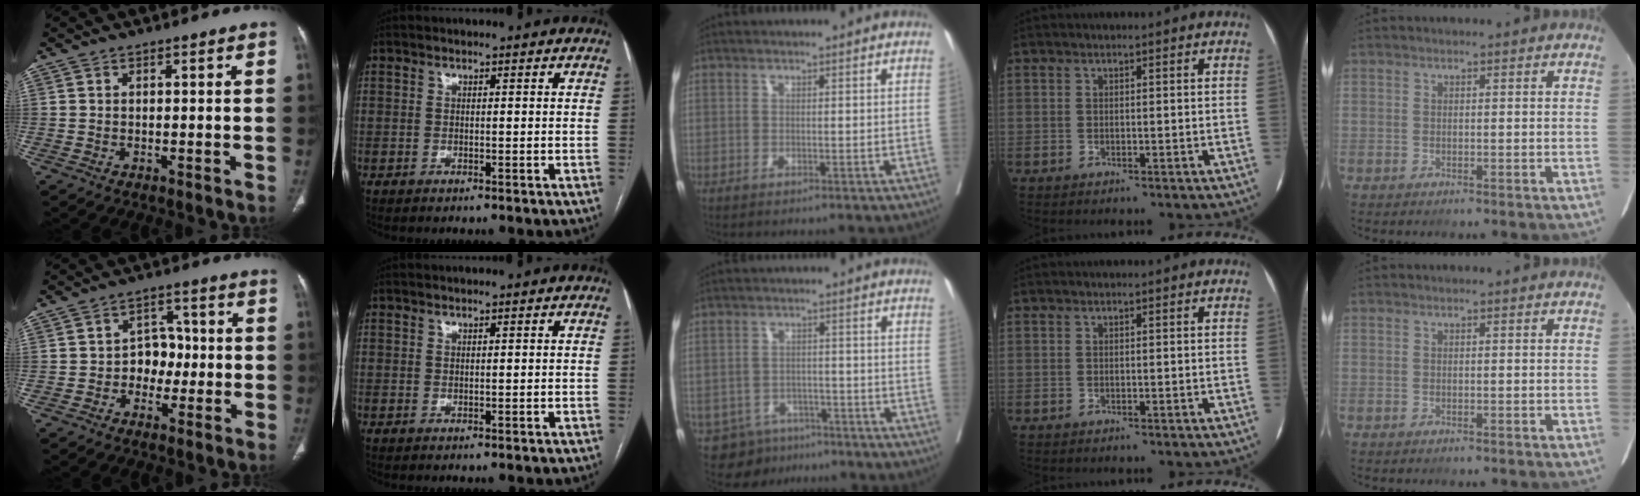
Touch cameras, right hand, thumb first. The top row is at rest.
{"thumb": {"total": 5.8, "force": [-1.2, 4.7, 3.1], "torque": [-0.004, 0.024, -0.030]}, "middle": {"total": 6.7, "force": [-4.6, 4.8, 1.3], "torque": [-0.015, 0.006, -0.060]}}